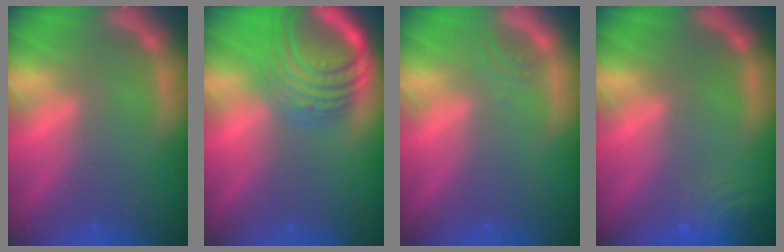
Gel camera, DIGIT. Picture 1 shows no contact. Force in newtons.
{"total": 10.0}
{"total": 1.0}
{"total": 4.6}